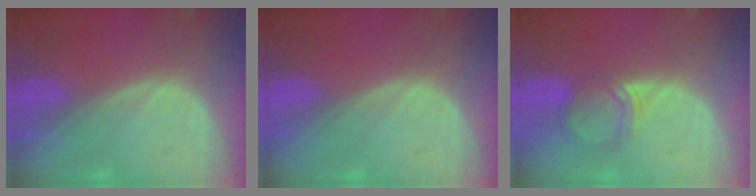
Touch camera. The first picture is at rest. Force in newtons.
{"total": 0.0}
{"total": 3.7, "press": 3.4, "slide": 1.6}